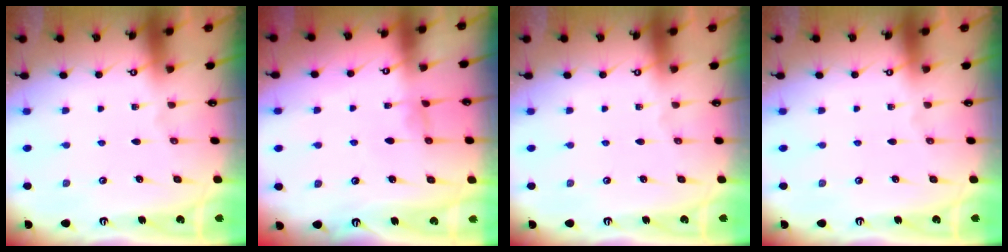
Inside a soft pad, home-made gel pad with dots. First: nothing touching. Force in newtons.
{"total": 0.7, "press": 0.4, "slide": 0.5}
{"total": 0.0}
{"total": 0.0}